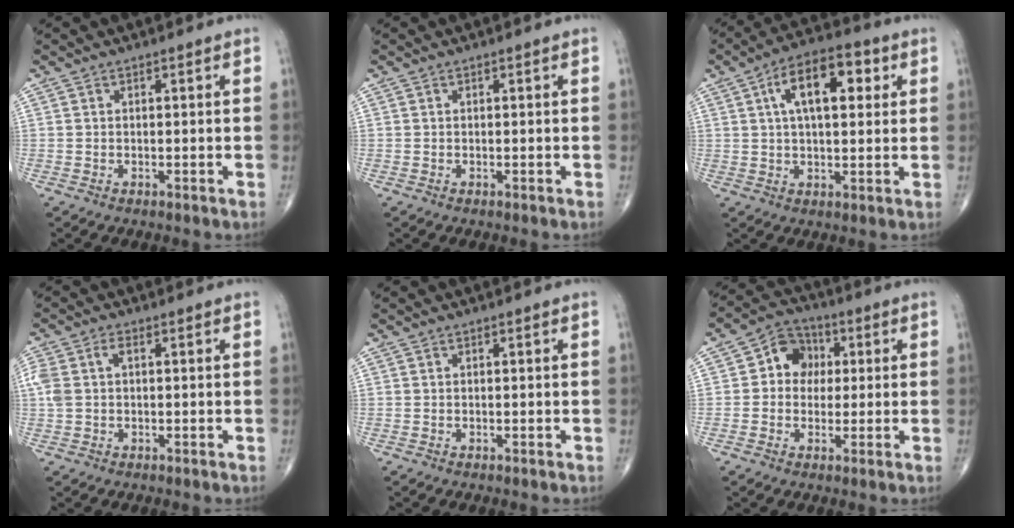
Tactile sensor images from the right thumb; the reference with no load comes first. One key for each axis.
{"total": 0.0}
{"total": 12.5, "fx": 3.7, "fy": 6.0, "fz": 10.3, "tx": -0.151, "ty": 0.015, "tz": 0.054}
{"total": 5.1, "fx": 0.7, "fy": 3.2, "fz": 4.0, "tx": -0.114, "ty": 0.023, "tz": 0.015}
{"total": 0.0}
{"total": 7.8, "fx": 1.1, "fy": 6.6, "fz": 4.0, "tx": -0.031, "ty": 0.014, "tz": 0.006}